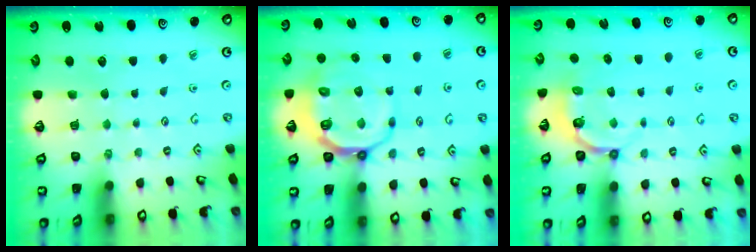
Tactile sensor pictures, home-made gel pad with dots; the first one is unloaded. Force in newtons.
{"total": 10.8, "press": 10.3, "slide": 3.0}
{"total": 4.5, "press": 3.6, "slide": 2.6}